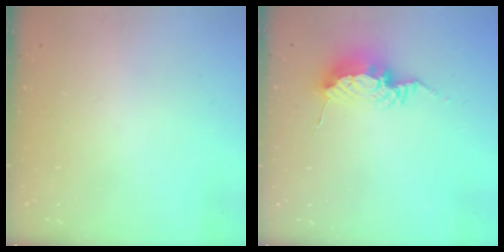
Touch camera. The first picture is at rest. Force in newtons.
{"total": 9.2, "press": 9.1, "slide": 0.8}